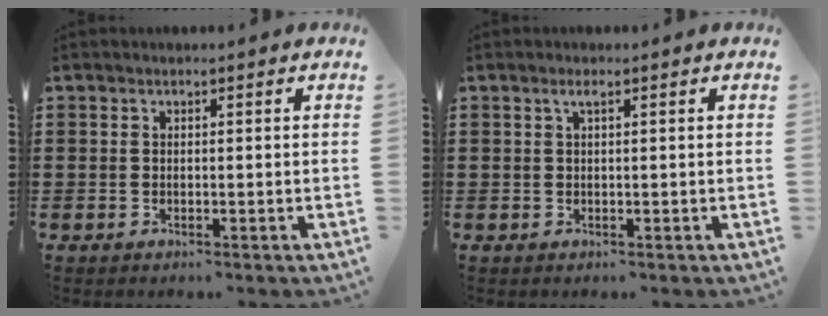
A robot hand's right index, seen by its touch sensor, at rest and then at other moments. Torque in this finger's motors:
{"motor_torque": [0.14, -0.07, 0.02, 0.02]}